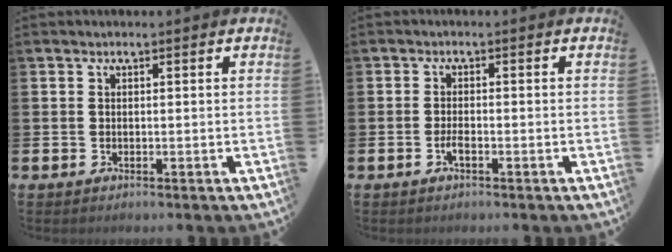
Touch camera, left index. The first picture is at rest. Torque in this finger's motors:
{"motor_torque": [0.07, 0.06, 0.02, 0.02]}